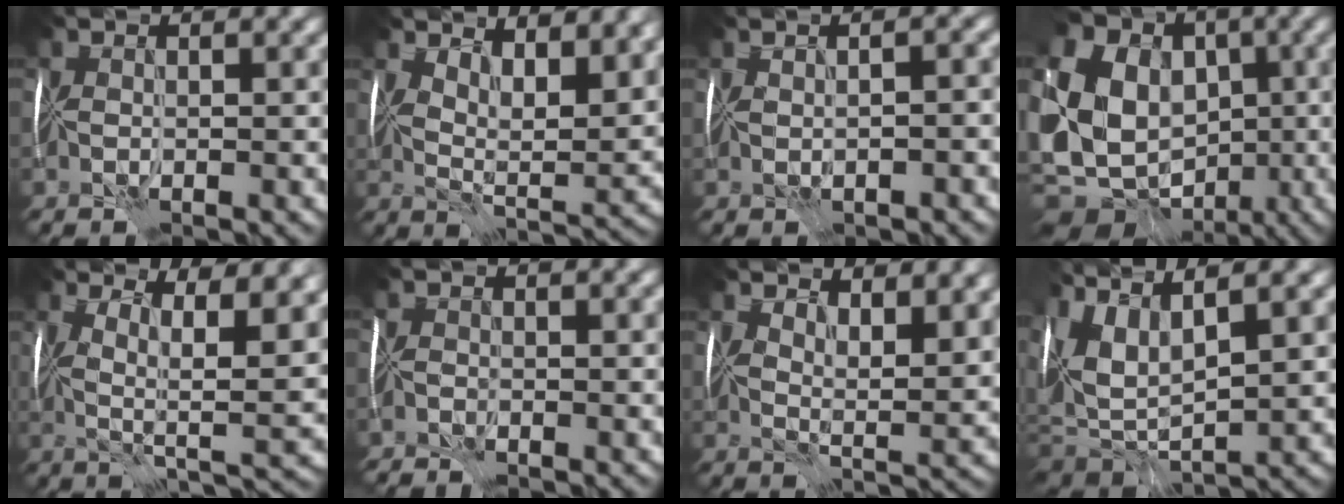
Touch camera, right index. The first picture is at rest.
{"total": 8.5, "force": [5.9, 3.0, 5.3], "torque": [-0.073, 0.000, 0.088]}
{"total": 2.5, "force": [0.4, 0.8, 2.4], "torque": [-0.033, 0.014, 0.006]}
{"total": 21.2, "force": [-2.4, 18.0, 10.8], "torque": [-0.239, 0.011, -0.078]}
{"total": 10.3, "force": [2.8, 3.1, 9.4], "torque": [-0.146, 0.001, 0.055]}
{"total": 1.4, "force": [-1.4, -0.2, 0.0], "torque": [-0.005, -0.002, -0.033]}
{"total": 6.3, "force": [4.7, 1.9, 3.7], "torque": [-0.052, 0.000, 0.077]}
{"total": 7.9, "force": [3.2, 3.1, 6.5], "torque": [-0.155, -0.001, 0.067]}